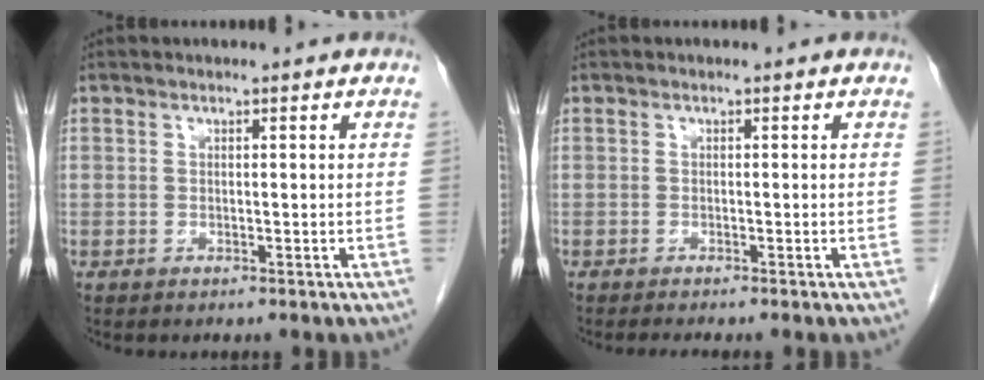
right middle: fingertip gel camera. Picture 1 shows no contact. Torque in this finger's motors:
{"motor_torque": [0.07, -0.05, 0.00, 0.01]}